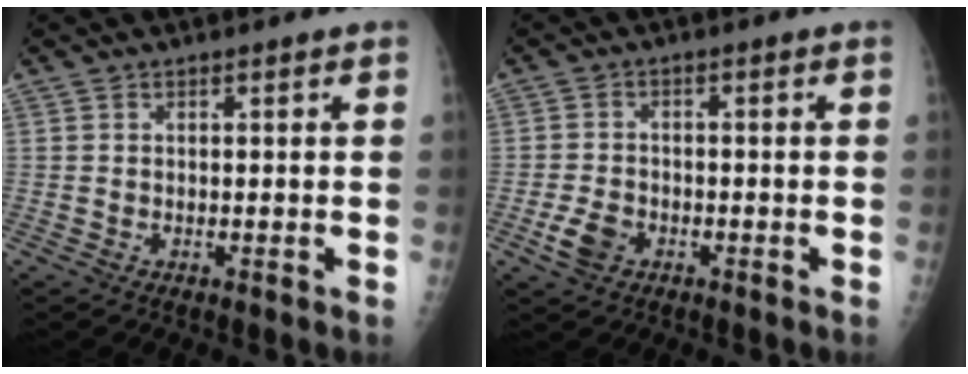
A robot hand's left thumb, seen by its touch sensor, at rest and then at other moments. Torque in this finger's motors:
{"motor_torque": [-0.46, 0.56, 0.18, -0.05, 0.05]}